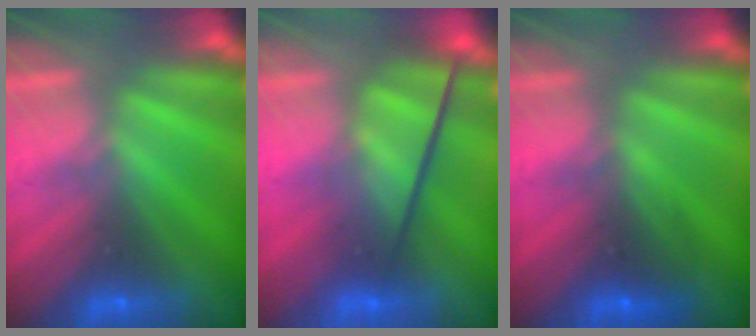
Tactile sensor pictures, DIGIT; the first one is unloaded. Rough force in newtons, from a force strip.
{"total": 3.7}
{"total": 2.8}